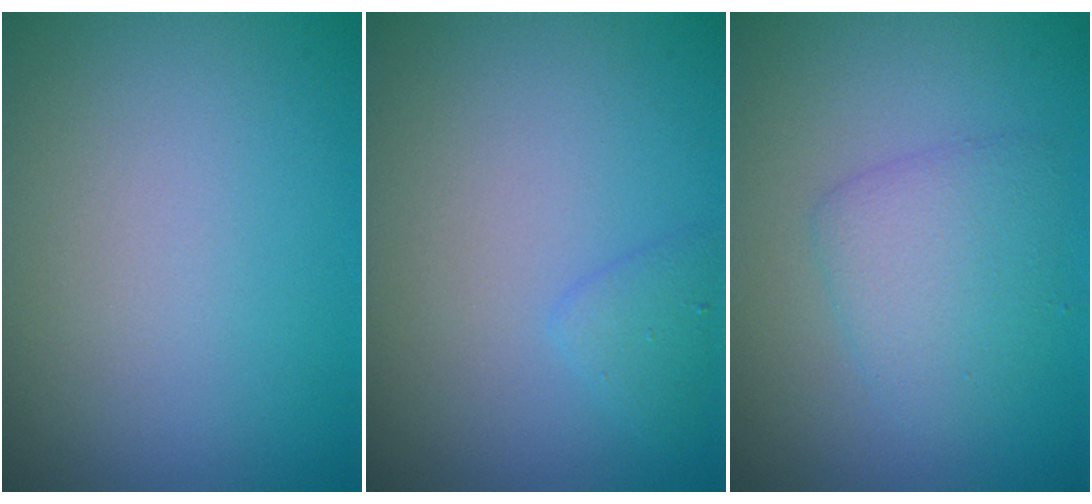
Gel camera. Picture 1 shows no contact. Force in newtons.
{"total": 1.3, "press": 1.3, "slide": 0.0}
{"total": 2.9, "press": 2.9, "slide": 0.1}